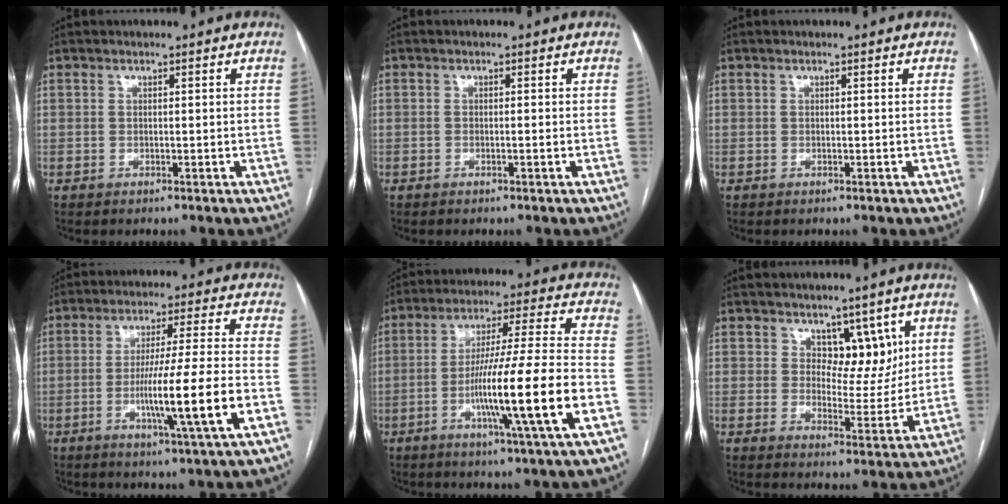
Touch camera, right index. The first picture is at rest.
{"total": 0.5, "force": [-0.2, 0.0, 0.5], "torque": [-0.008, 0.000, -0.003]}
{"total": 0.0}
{"total": 13.3, "force": [-4.0, -1.1, 12.6], "torque": [-0.221, -0.012, -0.070]}
{"total": 17.1, "force": [-5.3, -1.1, 16.3], "torque": [-0.285, -0.009, -0.093]}
{"total": 6.5, "force": [3.4, 3.7, 4.1], "torque": [-0.045, -0.003, 0.056]}